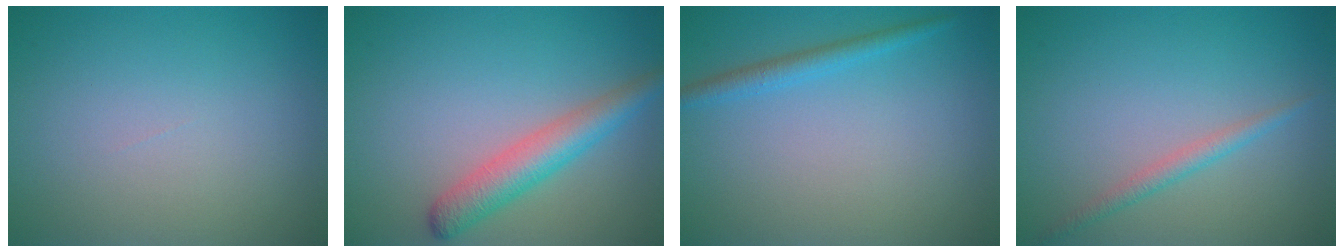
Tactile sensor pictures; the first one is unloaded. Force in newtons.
{"total": 3.9, "press": 3.9, "slide": 0.2}
{"total": 1.8, "press": 1.8, "slide": 0.2}
{"total": 1.5, "press": 1.5, "slide": 0.1}